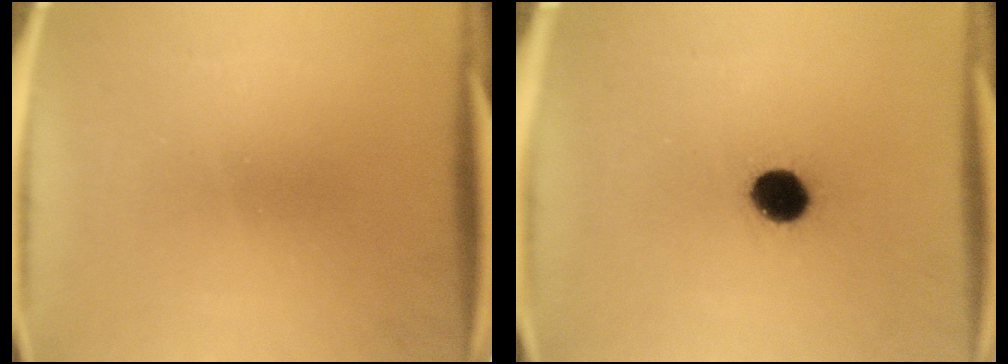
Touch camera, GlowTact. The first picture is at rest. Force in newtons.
{"total": 9.1}